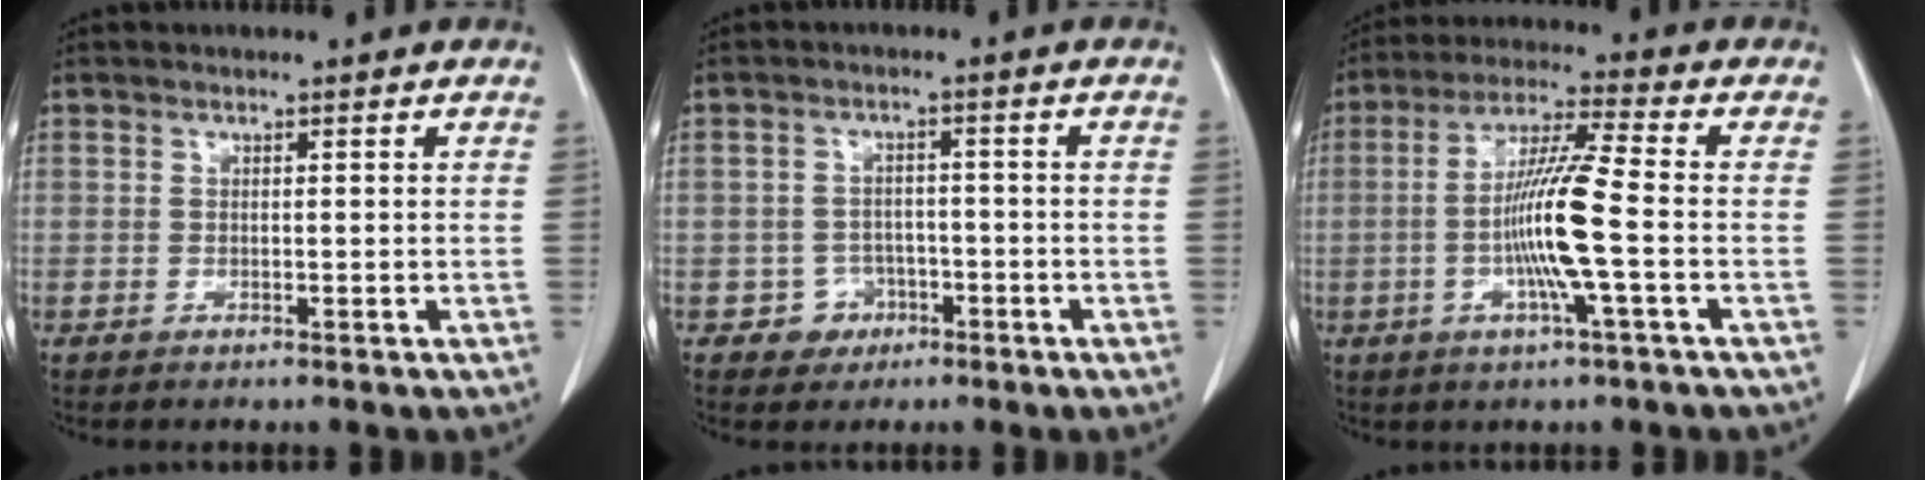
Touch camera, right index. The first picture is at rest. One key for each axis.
{"total": 3.6, "fx": -1.7, "fy": 3.2, "fz": 0.0, "tx": 0.009, "ty": 0.016, "tz": -0.021}
{"total": 11.1, "fx": -1.9, "fy": -0.5, "fz": 10.9, "tx": -0.210, "ty": -0.003, "tz": -0.043}